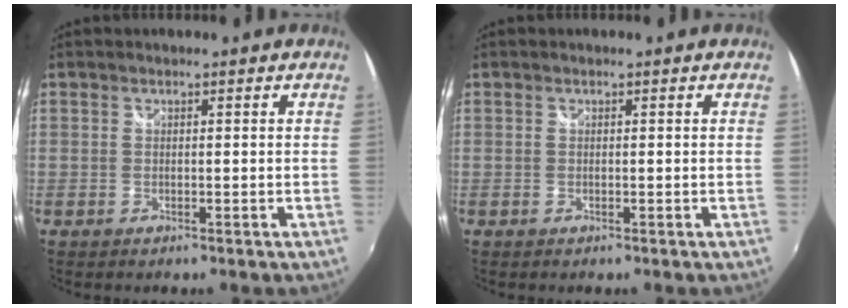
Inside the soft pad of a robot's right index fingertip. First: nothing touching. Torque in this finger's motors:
{"motor_torque": [0.00, 0.00, -0.01, 0.00]}